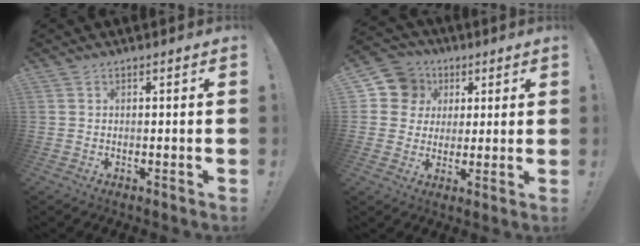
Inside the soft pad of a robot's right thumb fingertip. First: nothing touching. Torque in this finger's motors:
{"motor_torque": [-0.01, 0.14, 0.08, -0.14, -0.02]}